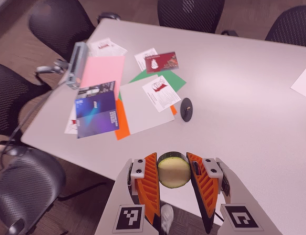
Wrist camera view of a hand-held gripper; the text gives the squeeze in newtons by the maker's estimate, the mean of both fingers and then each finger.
{"total": 10.7, "left": 10.5, "right": 11.0}